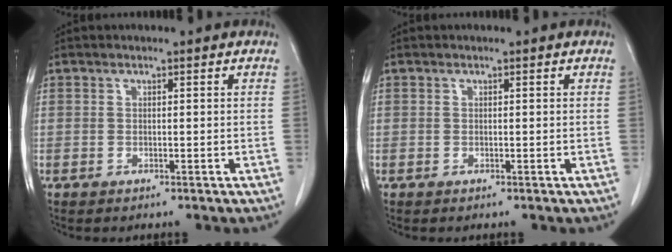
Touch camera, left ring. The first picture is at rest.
{"total": 0.0}